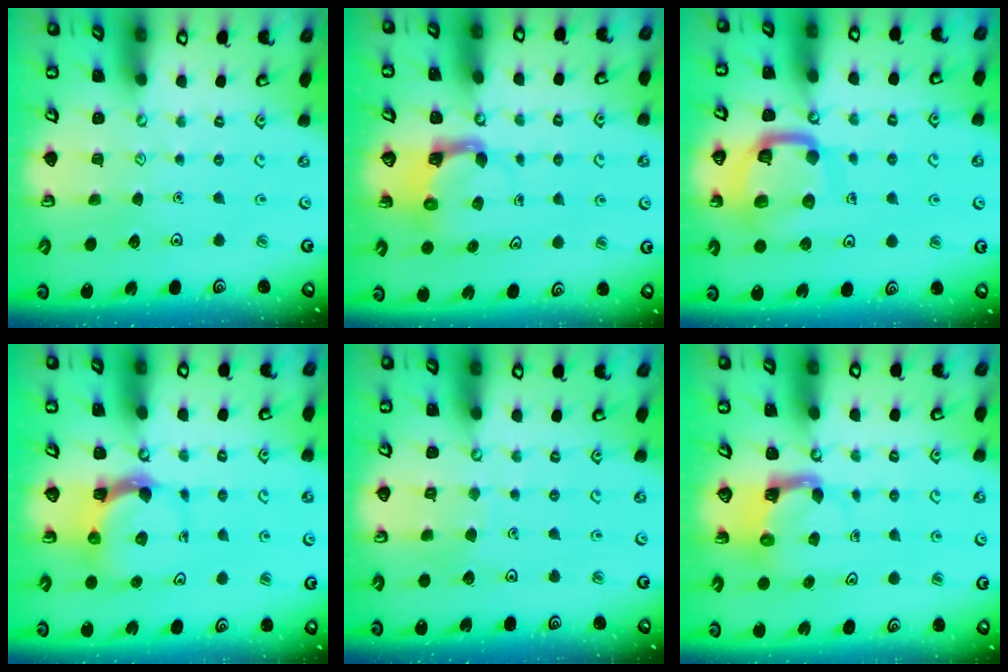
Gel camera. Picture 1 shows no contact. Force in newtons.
{"total": 4.0, "press": 3.9, "slide": 0.4}
{"total": 14.9, "press": 14.8, "slide": 1.5}
{"total": 6.2, "press": 6.1, "slide": 1.4}
{"total": 3.9, "press": 3.9, "slide": 0.4}
{"total": 3.9, "press": 3.8, "slide": 0.7}